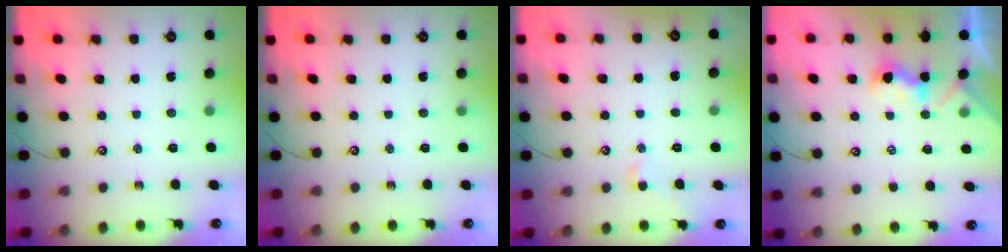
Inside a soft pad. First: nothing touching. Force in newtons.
{"total": 0.0}
{"total": 0.5, "press": 0.2, "slide": 0.5}
{"total": 1.0, "press": 1.0, "slide": 0.4}